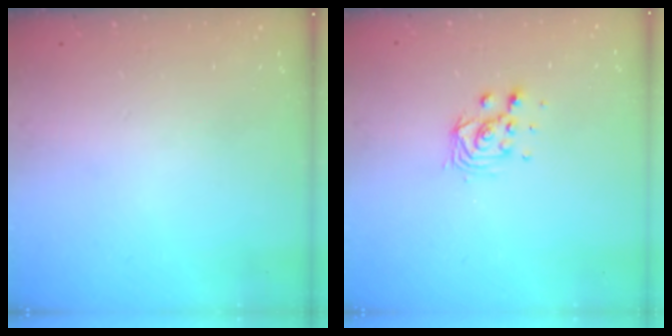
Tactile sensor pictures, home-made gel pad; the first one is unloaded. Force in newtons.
{"total": 5.9, "press": 5.9, "slide": 0.5}